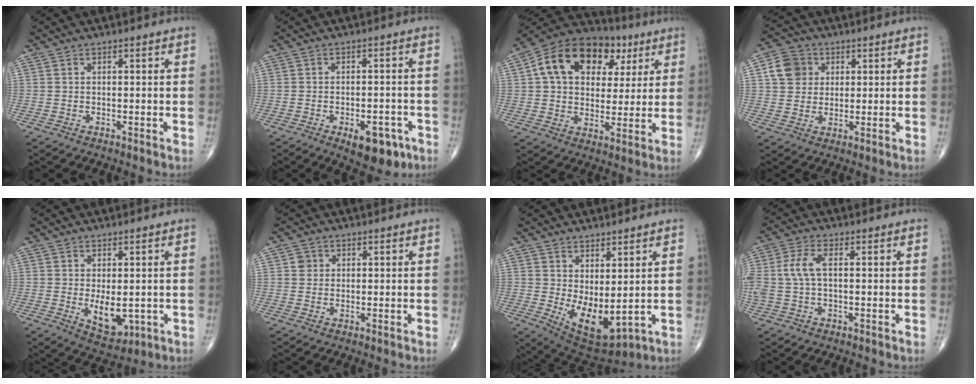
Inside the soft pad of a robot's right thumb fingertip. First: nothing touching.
{"total": 8.2, "force": [-4.0, 4.0, 5.8], "torque": [-0.060, 0.014, -0.047]}
{"total": 19.3, "force": [6.6, 13.2, 12.5], "torque": [-0.178, 0.014, 0.100]}
{"total": 7.3, "force": [2.0, 6.4, 2.8], "torque": [-0.031, 0.001, 0.032]}
{"total": 6.8, "force": [-0.9, 3.7, 5.6], "torque": [-0.069, -0.014, 0.002]}
{"total": 1.8, "force": [0.5, 1.7, 0.4], "torque": [0.003, 0.001, 0.003]}
{"total": 10.1, "force": [0.4, 4.8, 8.8], "torque": [-0.130, -0.026, 0.032]}
{"total": 6.2, "force": [0.6, 3.1, 5.4], "torque": [-0.144, 0.016, 0.010]}